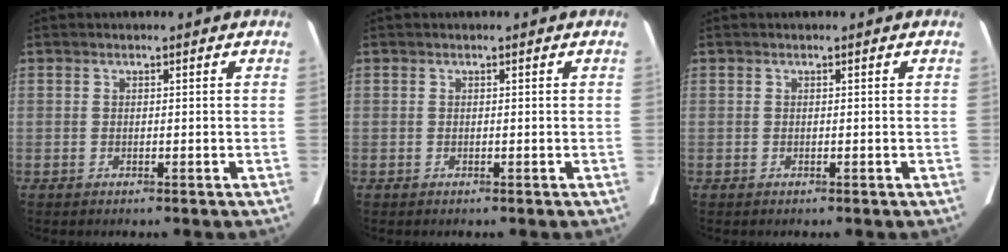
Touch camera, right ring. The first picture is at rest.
{"total": 0.0}
{"total": 0.0}